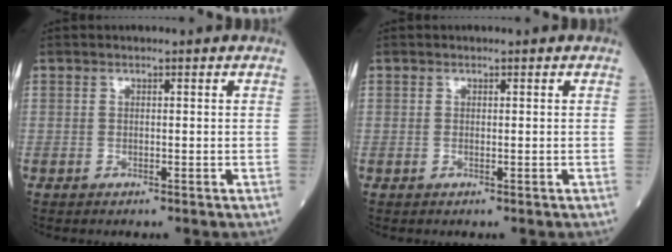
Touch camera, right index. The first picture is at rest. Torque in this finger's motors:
{"motor_torque": [-1.66, 0.48, -0.98, -0.15]}